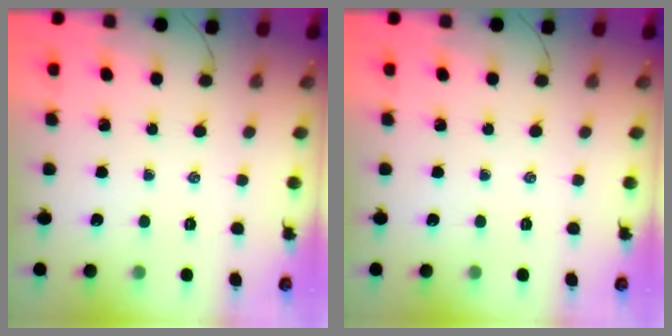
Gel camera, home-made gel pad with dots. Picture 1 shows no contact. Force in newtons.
{"total": 0.0}